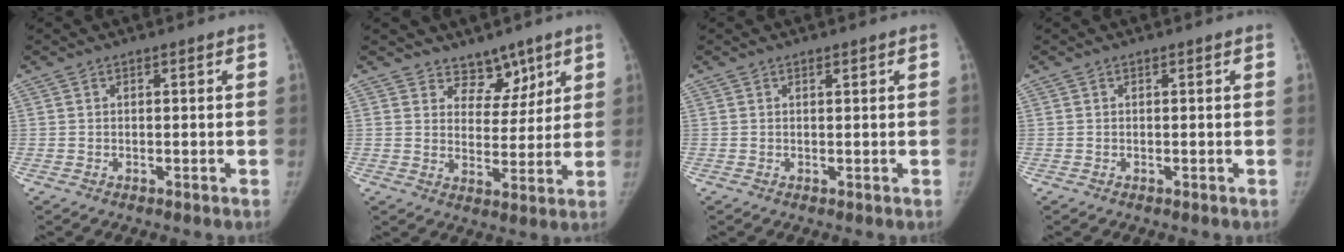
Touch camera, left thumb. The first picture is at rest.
{"total": 2.3, "force": [1.7, 1.4, 0.6], "torque": [0.016, -0.011, 0.022]}
{"total": 0.5, "force": [0.4, 0.1, 0.3], "torque": [-0.006, -0.002, 0.006]}
{"total": 0.0}